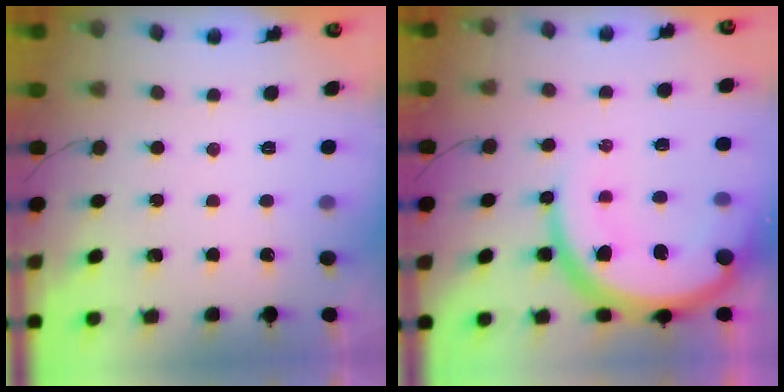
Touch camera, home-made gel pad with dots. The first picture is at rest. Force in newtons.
{"total": 17.8, "press": 17.7, "slide": 2.0}